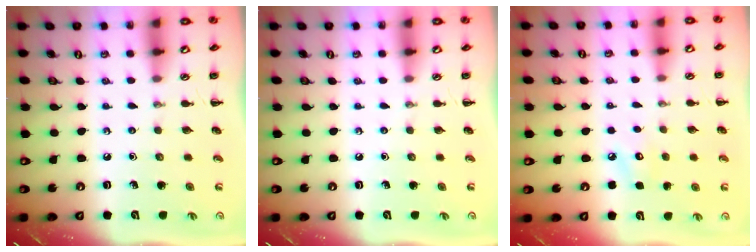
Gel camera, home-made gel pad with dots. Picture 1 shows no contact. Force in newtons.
{"total": 0.0}
{"total": 5.1, "press": 5.0, "slide": 1.3}